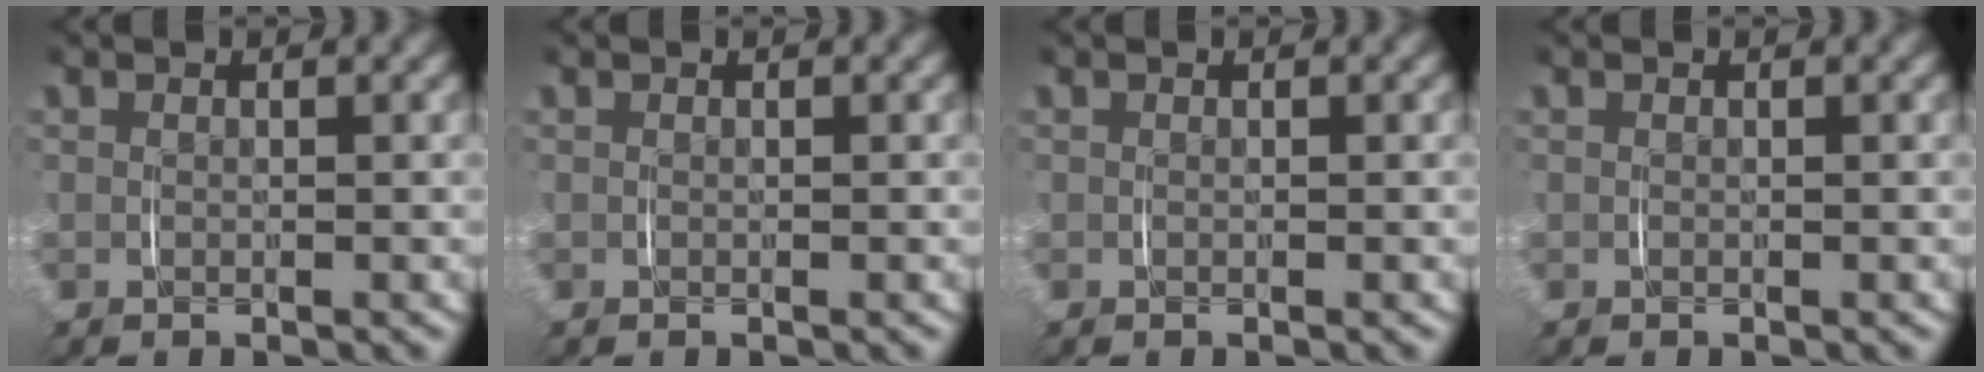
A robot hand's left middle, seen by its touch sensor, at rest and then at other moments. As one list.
[{"total": 0.0}, {"total": 0.0}, {"total": 0.0}]